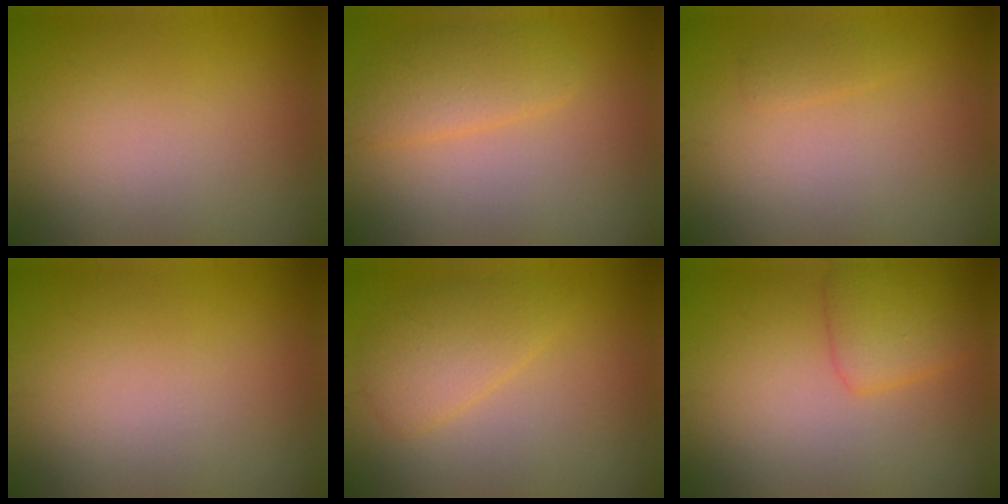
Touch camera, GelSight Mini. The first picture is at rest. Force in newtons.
{"total": 2.7, "press": 2.7, "slide": 0.2}
{"total": 0.8, "press": 0.8, "slide": 0.0}
{"total": 0.0}
{"total": 2.7, "press": 2.7, "slide": 0.2}
{"total": 2.7, "press": 2.7, "slide": 0.1}